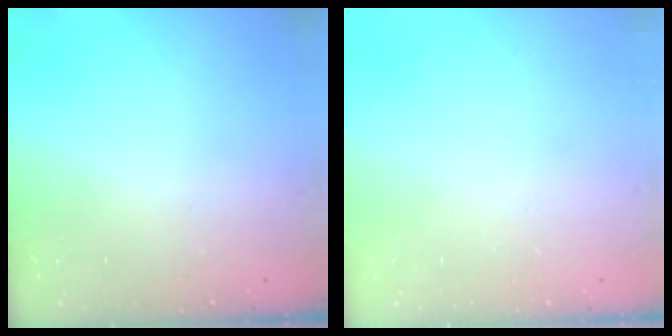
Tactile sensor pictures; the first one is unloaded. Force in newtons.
{"total": 0.0}